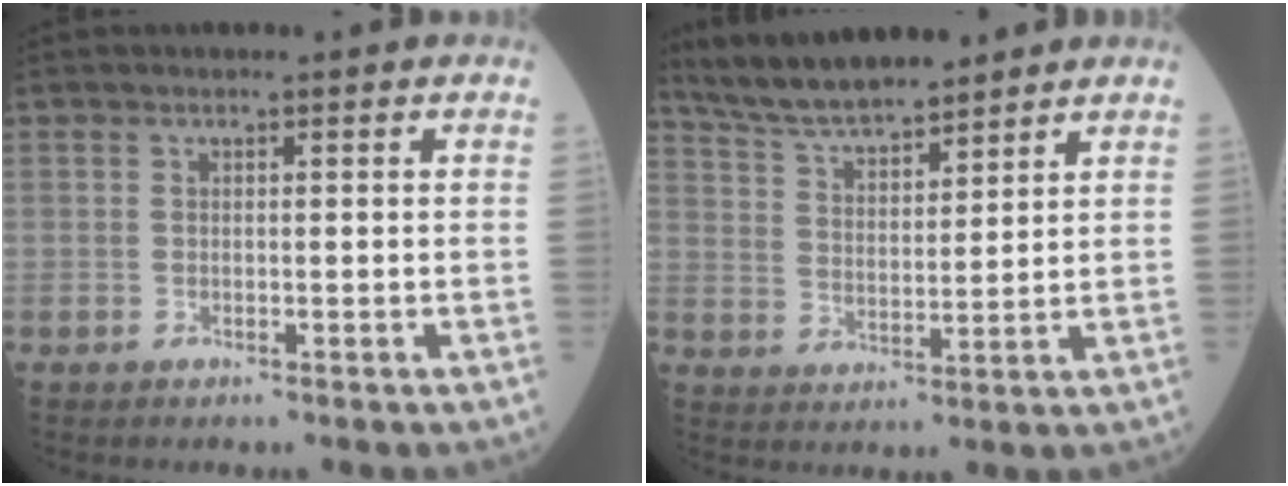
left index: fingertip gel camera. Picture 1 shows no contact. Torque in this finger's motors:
{"motor_torque": [0.05, -0.25, 0.15, 0.04]}